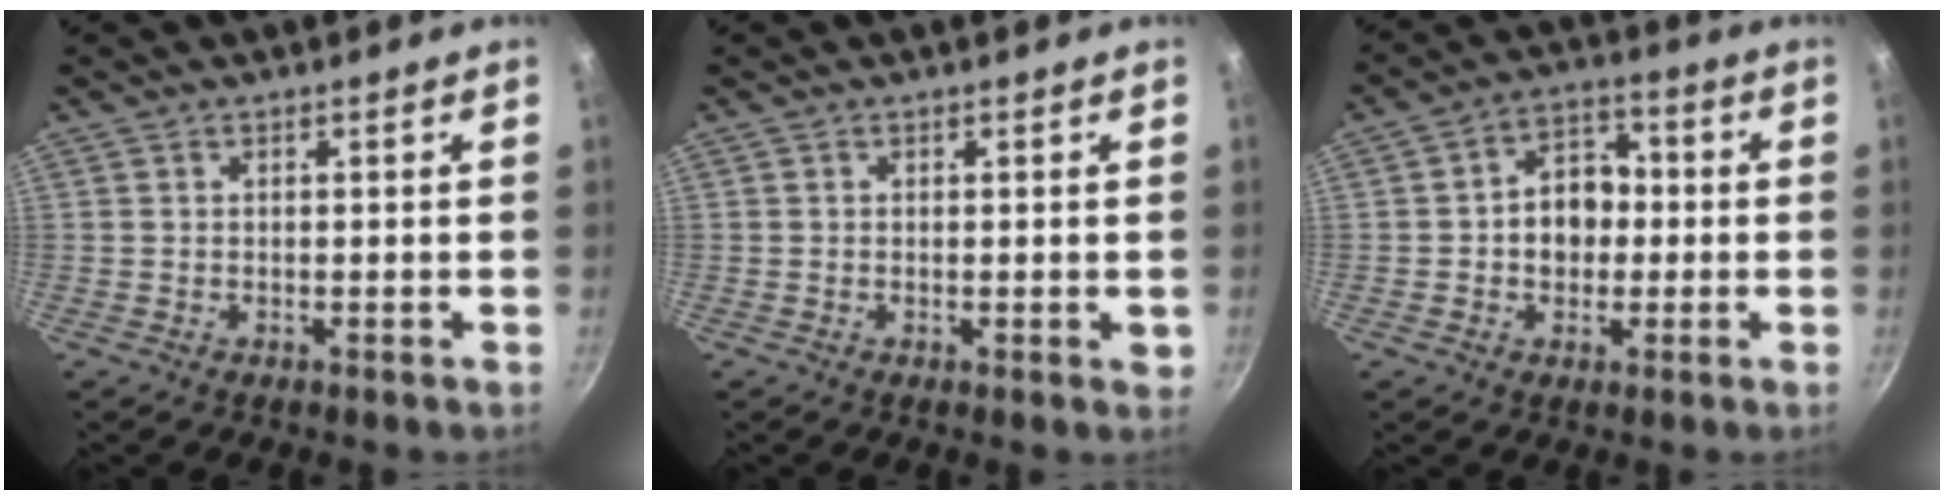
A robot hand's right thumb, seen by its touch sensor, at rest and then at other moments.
{"total": 1.3, "force": [0.0, 0.4, 1.2], "torque": [-0.015, -0.002, -0.002]}
{"total": 9.1, "force": [-0.3, 7.2, 5.7], "torque": [-0.039, 0.019, -0.014]}